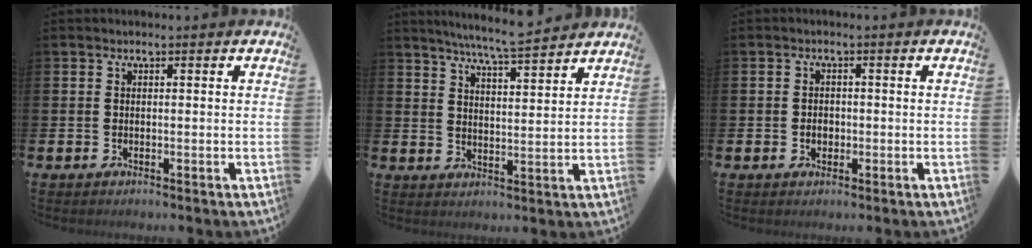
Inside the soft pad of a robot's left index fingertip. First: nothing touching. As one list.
[{"total": 6.7, "force": [6.5, -0.5, 1.6], "torque": [-0.050, -0.036, 0.114]}, {"total": 1.6, "force": [-0.3, 1.3, 0.9], "torque": [-0.007, 0.001, -0.011]}]